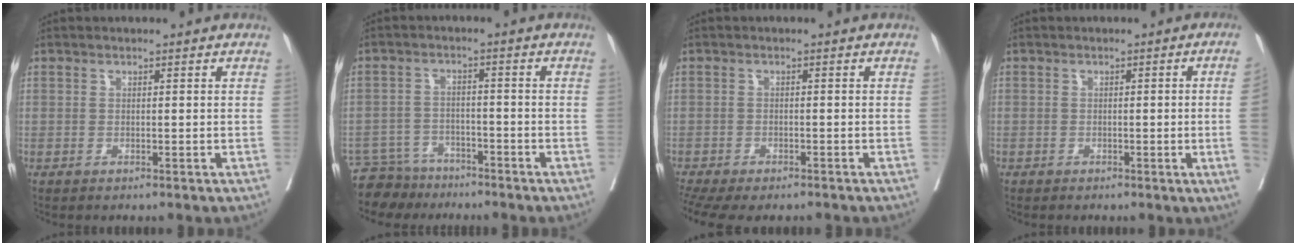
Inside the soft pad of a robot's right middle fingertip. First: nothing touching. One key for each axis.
{"total": 5.7, "fx": -5.1, "fy": 2.5, "fz": -0.8, "tx": 0.015, "ty": 0.004, "tz": -0.091}
{"total": 10.4, "fx": -8.5, "fy": 3.3, "fz": 5.0, "tx": -0.106, "ty": -0.007, "tz": -0.117}
{"total": 3.5, "fx": -0.6, "fy": -1.0, "fz": 3.3, "tx": -0.038, "ty": -0.006, "tz": -0.008}